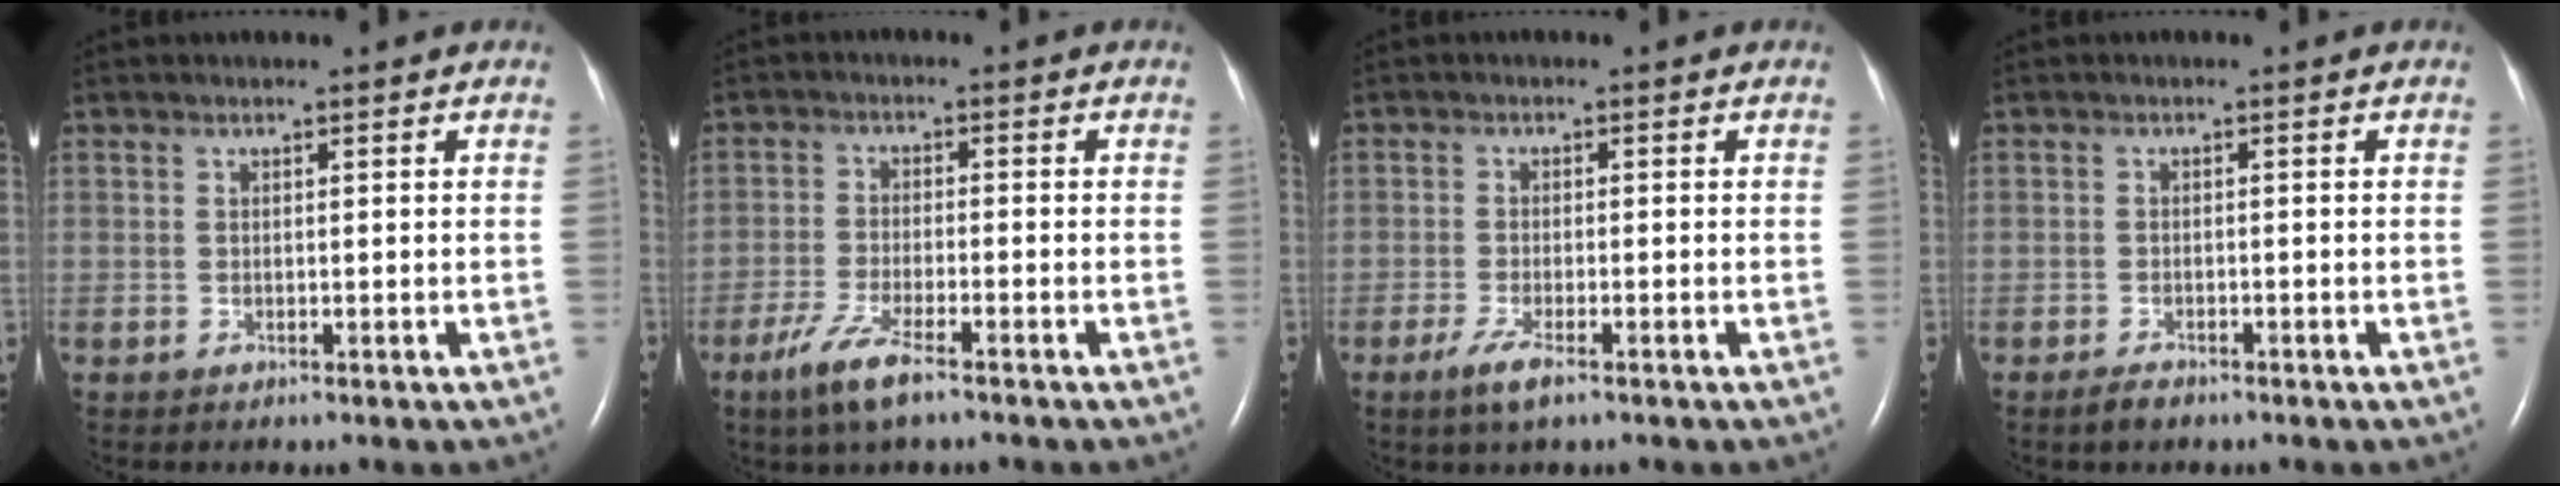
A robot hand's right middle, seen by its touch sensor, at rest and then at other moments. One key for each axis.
{"total": 6.3, "fx": -4.2, "fy": 0.9, "fz": 4.7, "tx": -0.109, "ty": -0.013, "tz": -0.078}
{"total": 3.5, "fx": -2.2, "fy": 0.6, "fz": 2.7, "tx": -0.064, "ty": -0.009, "tz": -0.042}
{"total": 1.8, "fx": -1.5, "fy": 0.7, "fz": 0.9, "tx": -0.025, "ty": -0.002, "tz": -0.023}